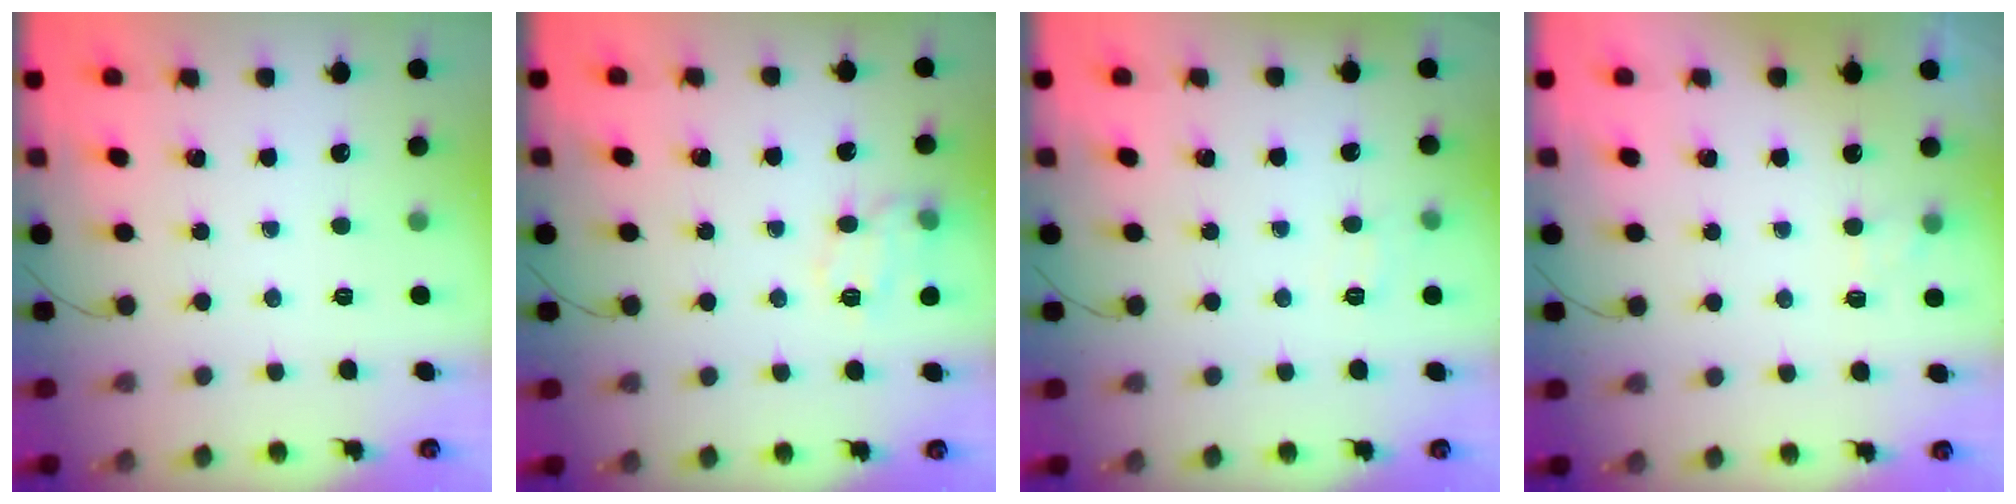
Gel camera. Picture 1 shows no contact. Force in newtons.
{"total": 10.9, "press": 10.9, "slide": 0.1}
{"total": 5.6, "press": 5.4, "slide": 1.2}
{"total": 2.4, "press": 1.9, "slide": 1.4}